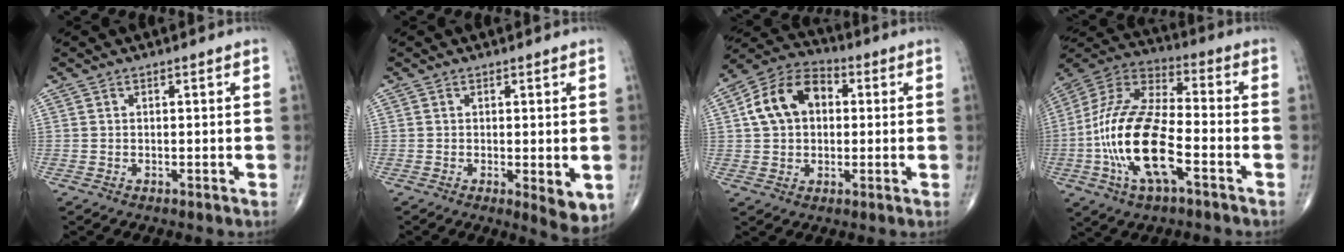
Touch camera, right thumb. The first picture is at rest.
{"total": 5.4, "force": [-1.0, 1.7, 5.0], "torque": [-0.063, -0.016, -0.012]}
{"total": 12.5, "force": [2.0, 9.0, 8.4], "torque": [-0.135, 0.025, 0.023]}
{"total": 20.1, "force": [-5.5, 8.5, 17.4], "torque": [-0.354, 0.033, -0.102]}